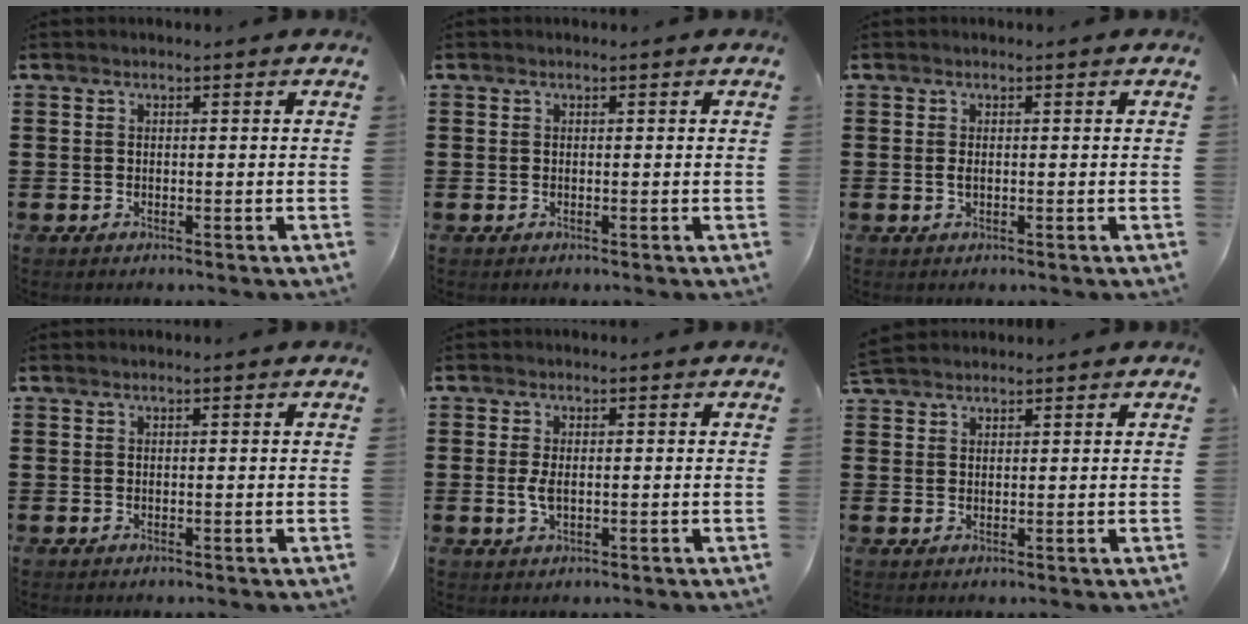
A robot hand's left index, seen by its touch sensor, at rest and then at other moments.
{"total": 0.0}
{"total": 0.8, "force": [0.0, 0.3, 0.7], "torque": [-0.017, -0.001, 0.000]}
{"total": 0.0}
{"total": 2.5, "force": [-0.1, 1.2, 2.2], "torque": [-0.059, -0.003, -0.007]}
{"total": 2.2, "force": [2.1, 0.4, 0.2], "torque": [-0.010, 0.003, 0.042]}